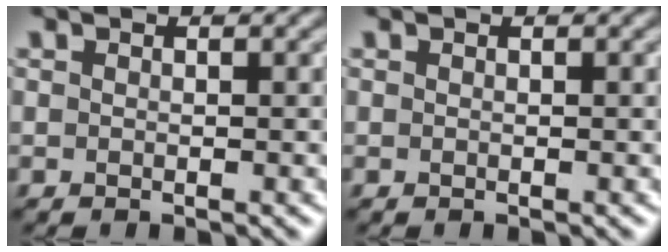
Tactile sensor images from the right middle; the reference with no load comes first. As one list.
[{"total": 0.0}]